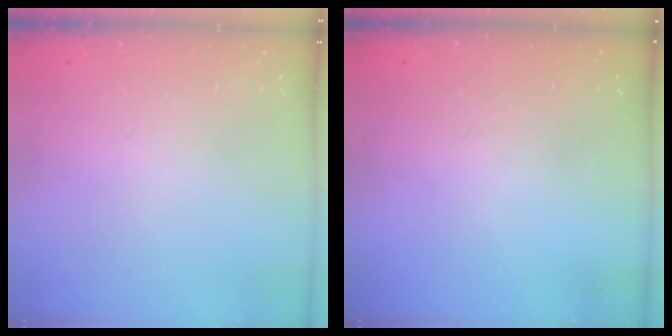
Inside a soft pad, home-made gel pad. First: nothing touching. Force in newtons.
{"total": 3.0, "press": 3.0, "slide": 0.3}